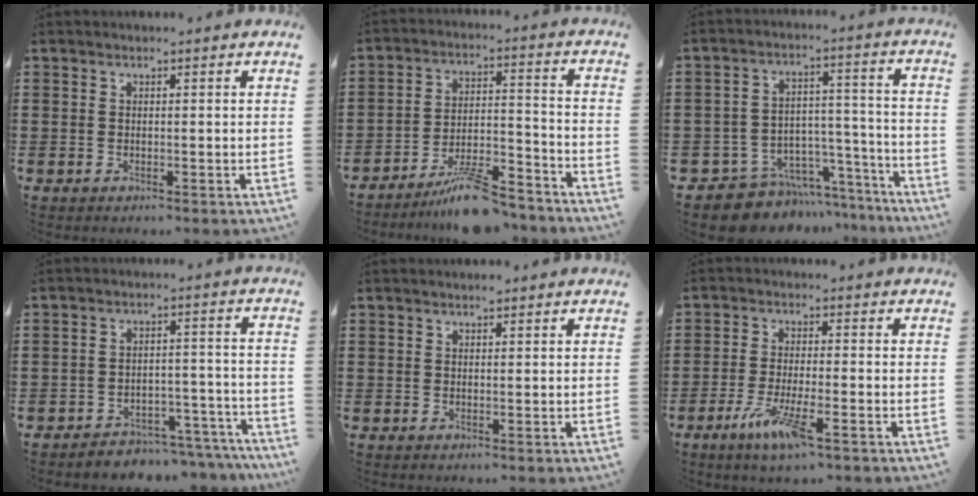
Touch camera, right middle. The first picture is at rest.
{"total": 9.9, "force": [-8.6, 1.7, 4.6], "torque": [-0.068, 0.023, -0.159]}
{"total": 7.4, "force": [-6.6, 3.3, 0.3], "torque": [-0.004, 0.023, -0.121]}
{"total": 4.3, "force": [-4.2, 0.5, 0.2], "torque": [-0.008, 0.007, -0.089]}
{"total": 0.8, "force": [0.6, 0.4, 0.3], "torque": [0.001, 0.000, 0.008]}
{"total": 6.7, "force": [-3.5, 1.0, 5.5], "torque": [-0.119, -0.014, -0.065]}